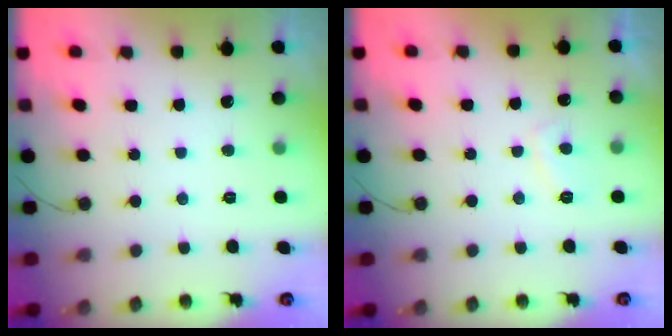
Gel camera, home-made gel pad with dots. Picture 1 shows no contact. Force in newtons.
{"total": 4.2, "press": 4.1, "slide": 0.9}